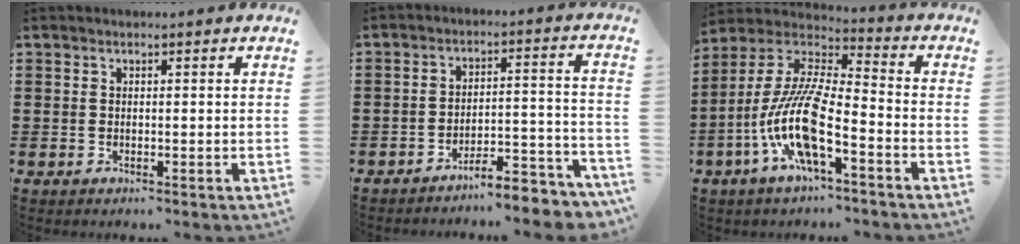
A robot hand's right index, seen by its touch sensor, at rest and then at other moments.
{"total": 5.9, "force": [-5.6, 0.2, 1.8], "torque": [-0.027, 0.003, -0.110]}
{"total": 12.6, "force": [-6.2, 2.6, 10.7], "torque": [-0.254, -0.022, -0.133]}